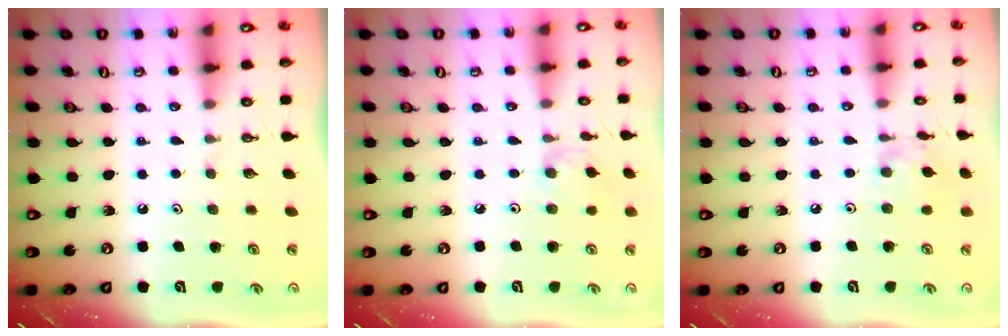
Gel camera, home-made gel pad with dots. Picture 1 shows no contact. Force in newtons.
{"total": 4.1, "press": 4.1, "slide": 0.6}
{"total": 5.3, "press": 5.3, "slide": 0.2}